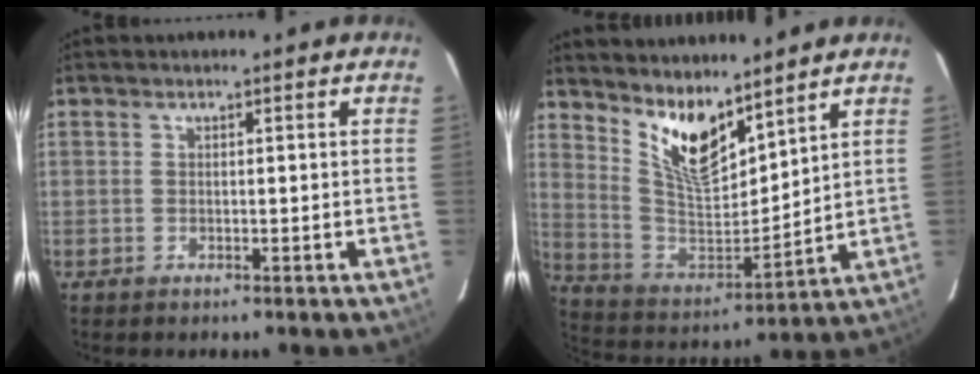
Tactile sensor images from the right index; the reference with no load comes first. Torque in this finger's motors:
{"motor_torque": [0.37, 0.30, 0.38, 0.09]}